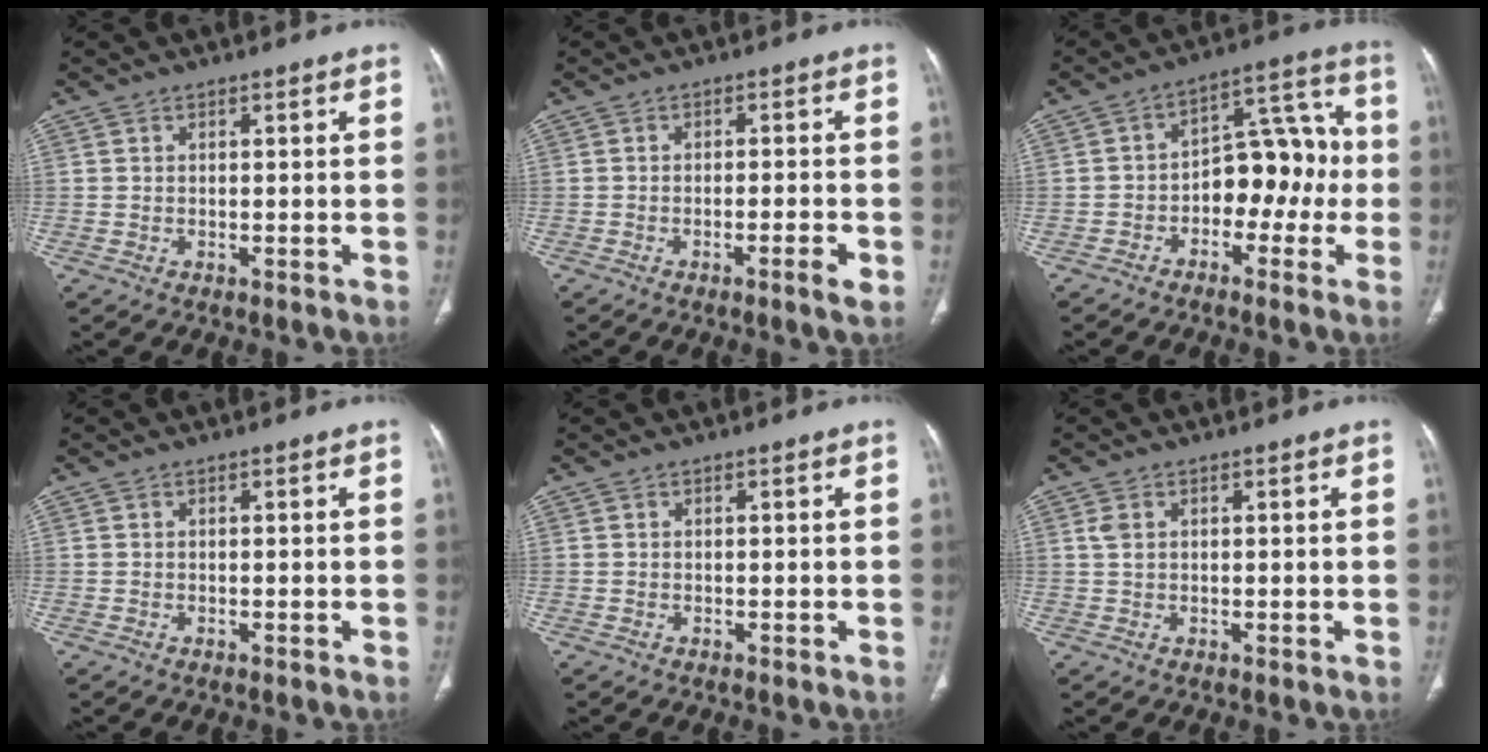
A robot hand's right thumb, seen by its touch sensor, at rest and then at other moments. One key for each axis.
{"total": 2.9, "fx": -1.5, "fy": 0.2, "fz": 2.6, "tx": -0.048, "ty": 0.005, "tz": -0.024}
{"total": 12.0, "fx": -2.6, "fy": 7.6, "fz": 8.9, "tx": -0.081, "ty": 0.057, "tz": -0.048}
{"total": 0.0}
{"total": 0.0}
{"total": 1.5, "fx": 0.5, "fy": 1.0, "fz": 1.0, "tx": -0.024, "ty": 0.003, "tz": 0.012}